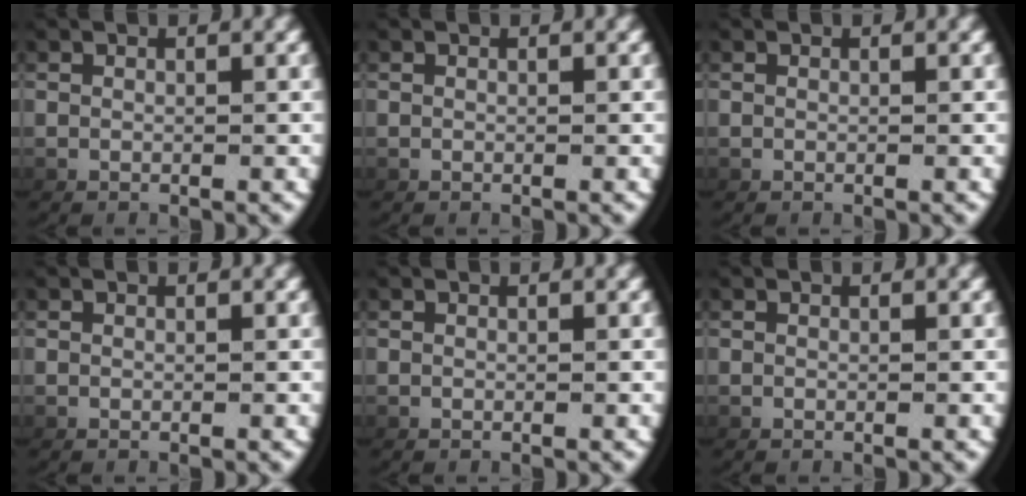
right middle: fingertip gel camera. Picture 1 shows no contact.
{"total": 0.0}
{"total": 0.0}
{"total": 0.0}
{"total": 0.0}
{"total": 0.0}